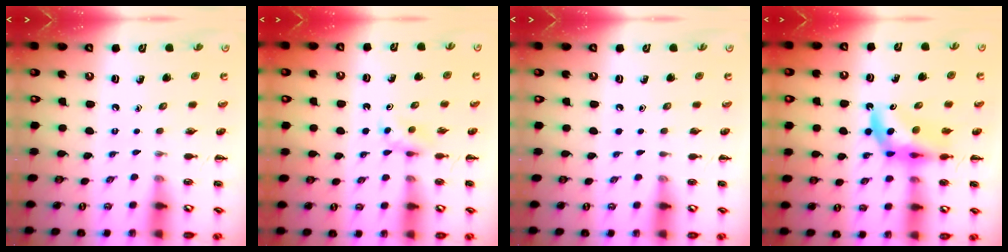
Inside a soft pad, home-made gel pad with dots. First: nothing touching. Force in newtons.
{"total": 2.7, "press": 2.4, "slide": 1.1}
{"total": 0.0}
{"total": 9.3, "press": 8.7, "slide": 3.2}